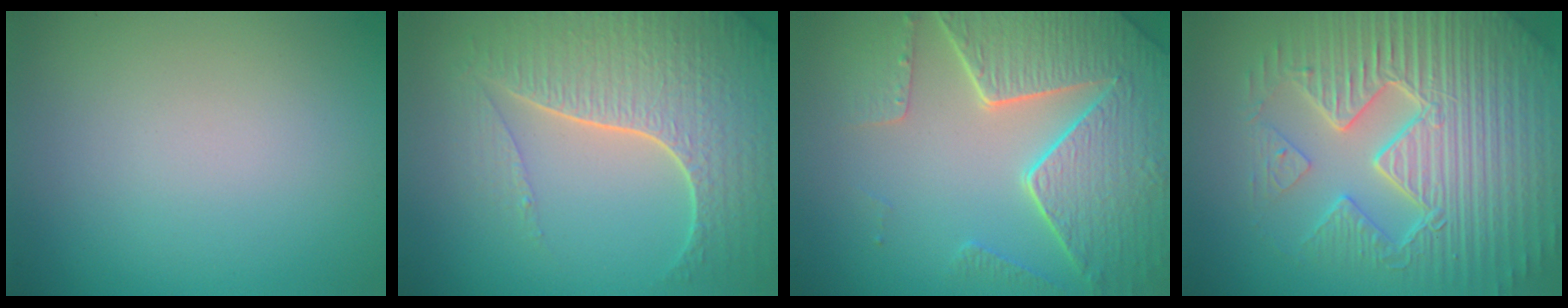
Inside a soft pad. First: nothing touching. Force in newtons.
{"total": 7.8, "press": 5.7, "slide": 5.3}
{"total": 8.2, "press": 6.1, "slide": 5.6}
{"total": 9.6, "press": 6.7, "slide": 6.8}